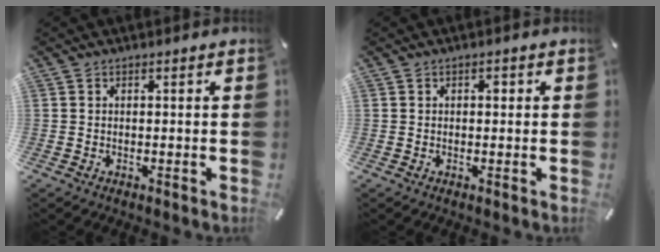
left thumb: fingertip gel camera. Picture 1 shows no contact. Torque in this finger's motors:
{"motor_torque": [0.04, 0.30, 0.04, -0.13, 0.03]}